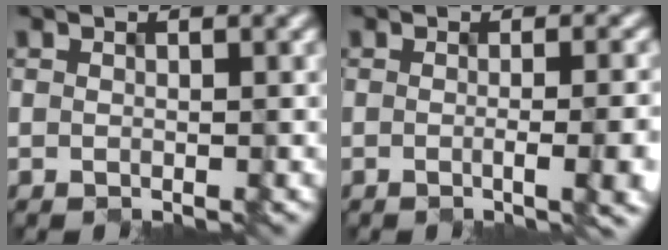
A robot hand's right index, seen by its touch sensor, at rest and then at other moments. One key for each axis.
{"total": 6.2, "fx": -1.0, "fy": 2.5, "fz": 5.5, "tx": -0.037, "ty": 0.004, "tz": -0.009}